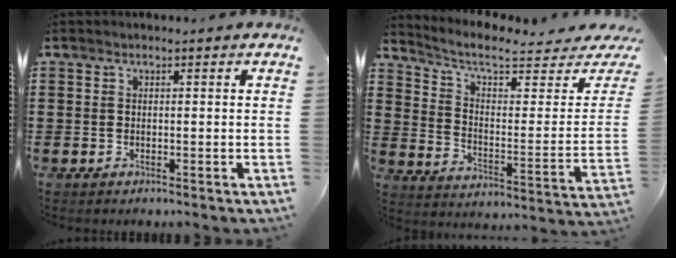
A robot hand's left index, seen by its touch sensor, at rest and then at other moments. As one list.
[{"total": 6.3, "force": [5.1, 1.4, 3.4], "torque": [-0.086, -0.042, 0.083]}]